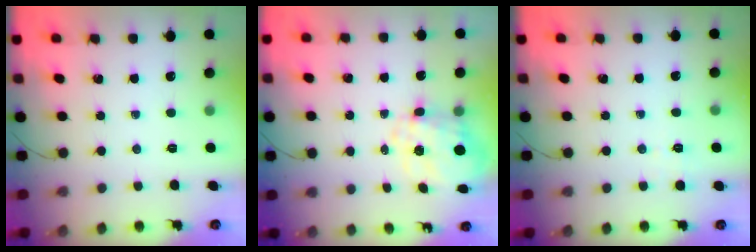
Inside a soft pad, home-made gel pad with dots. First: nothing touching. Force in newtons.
{"total": 9.1, "press": 9.0, "slide": 1.5}
{"total": 2.1, "press": 1.2, "slide": 1.7}